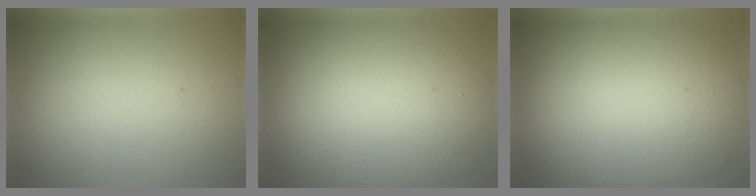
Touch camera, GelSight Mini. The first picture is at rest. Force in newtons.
{"total": 13.4, "press": 13.4, "slide": 0.9}
{"total": 12.8, "press": 12.7, "slide": 0.9}